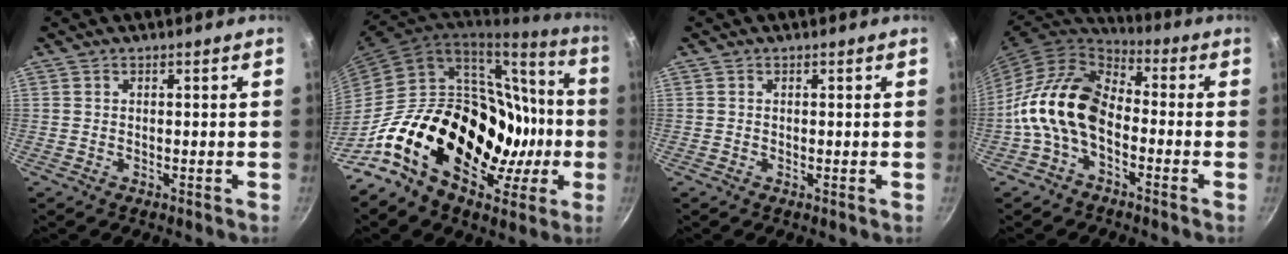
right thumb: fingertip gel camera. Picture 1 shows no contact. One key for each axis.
{"total": 30.8, "fx": -6.0, "fy": 20.2, "fz": 22.4, "tx": -0.323, "ty": 0.040, "tz": -0.078}
{"total": 0.0}
{"total": 15.0, "fx": -3.7, "fy": 9.5, "fz": 11.0, "tx": -0.186, "ty": 0.049, "tz": -0.094}